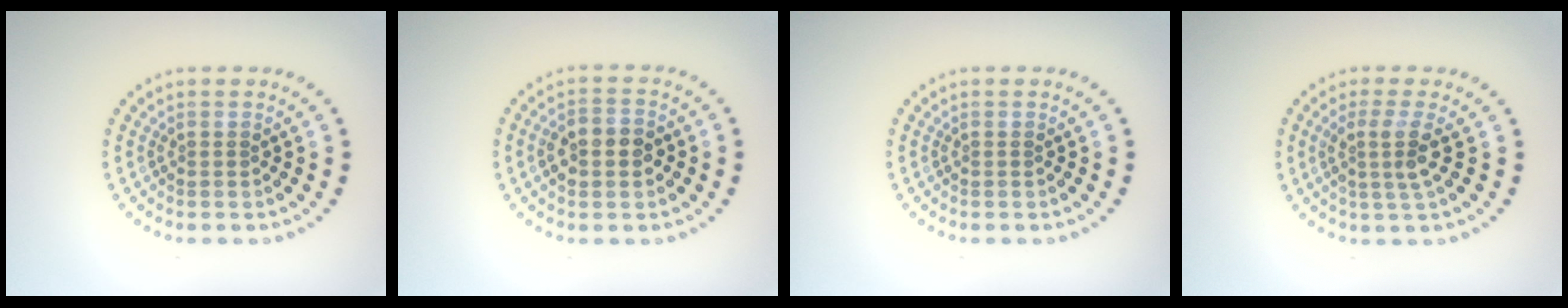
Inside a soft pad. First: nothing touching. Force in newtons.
{"total": 3.3, "press": 3.3, "slide": 0.3}
{"total": 0.0}
{"total": 2.7, "press": 2.0, "slide": 1.8}